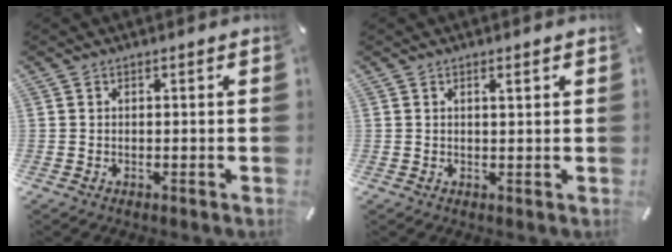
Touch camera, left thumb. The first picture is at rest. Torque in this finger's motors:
{"motor_torque": [-0.14, -0.13, 0.04, -0.10, -0.01]}